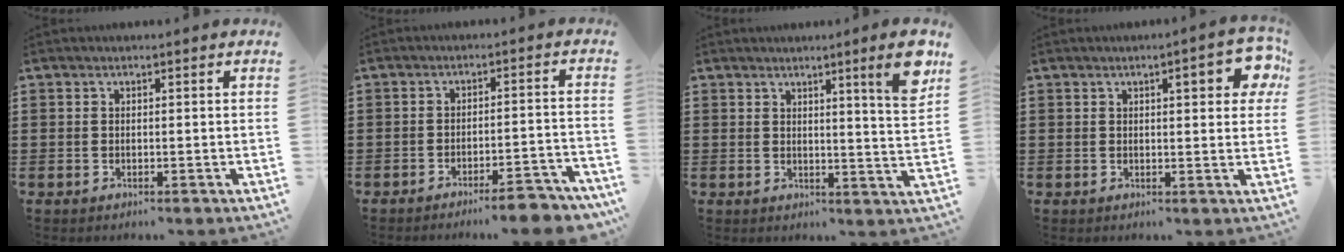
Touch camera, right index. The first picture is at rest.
{"total": 5.6, "force": [-4.9, -0.3, 2.7], "torque": [-0.039, -0.013, -0.089]}
{"total": 6.2, "force": [3.9, -1.0, 4.7], "torque": [-0.067, -0.025, 0.057]}
{"total": 5.8, "force": [2.2, 1.2, 5.3], "torque": [-0.063, -0.007, 0.028]}